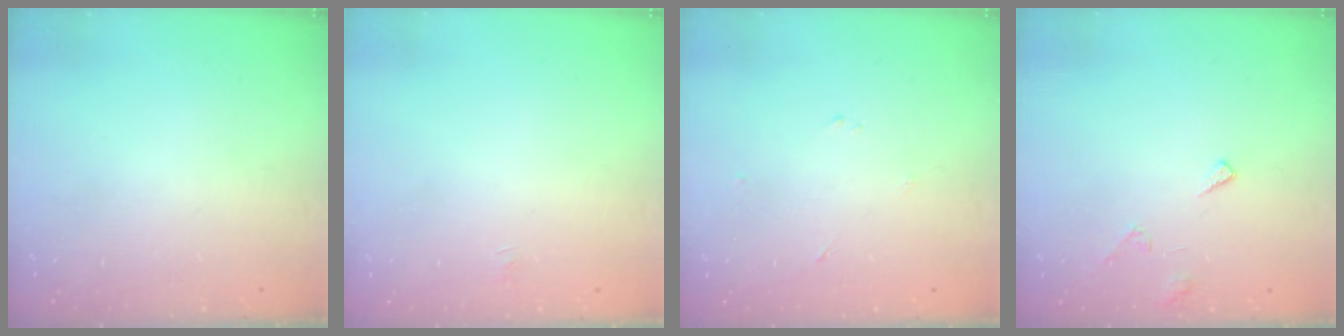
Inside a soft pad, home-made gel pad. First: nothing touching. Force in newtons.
{"total": 1.3, "press": 1.2, "slide": 0.2}
{"total": 2.3, "press": 2.2, "slide": 0.3}
{"total": 5.4, "press": 5.4, "slide": 0.5}